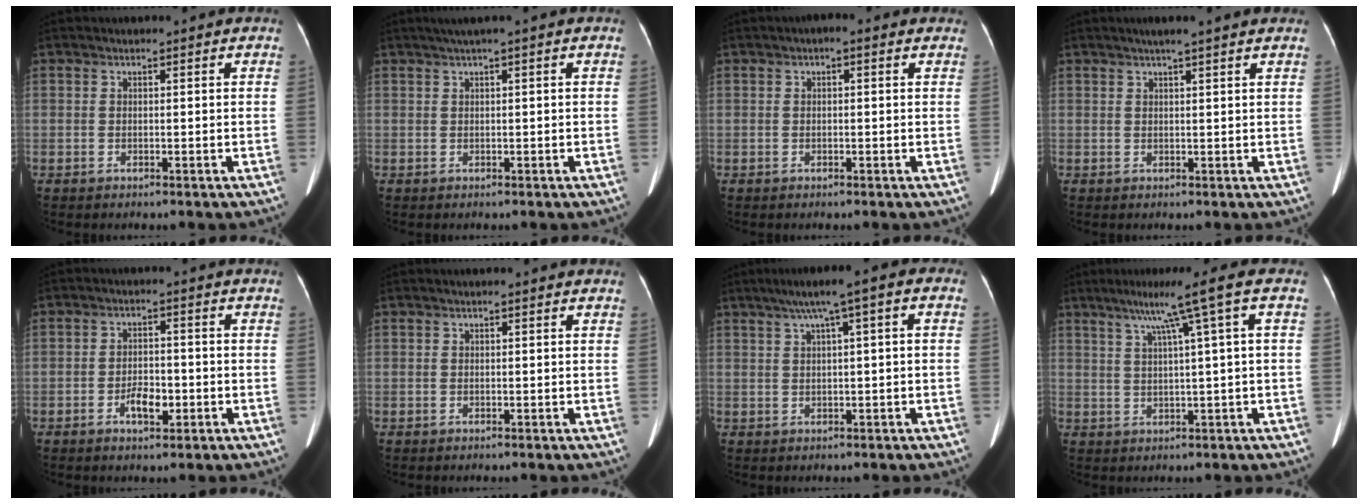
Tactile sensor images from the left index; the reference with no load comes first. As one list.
[{"total": 1.9, "force": [1.0, -0.3, 1.7], "torque": [-0.038, 0.014, 0.022]}, {"total": 1.7, "force": [0.8, 0.7, 1.4], "torque": [-0.015, 0.013, 0.002]}, {"total": 4.5, "force": [3.6, -0.3, 2.7], "torque": [-0.038, 0.021, 0.046]}, {"total": 3.9, "force": [-1.7, 1.8, 3.1], "torque": [-0.054, 0.004, -0.028]}, {"total": 0.9, "force": [0.6, 0.1, 0.5], "torque": [-0.008, 0.011, 0.007]}, {"total": 7.3, "force": [2.9, 0.9, 6.6], "torque": [-0.109, 0.035, 0.040]}, {"total": 8.2, "force": [3.8, -1.6, 7.0], "torque": [-0.114, 0.023, 0.063]}]